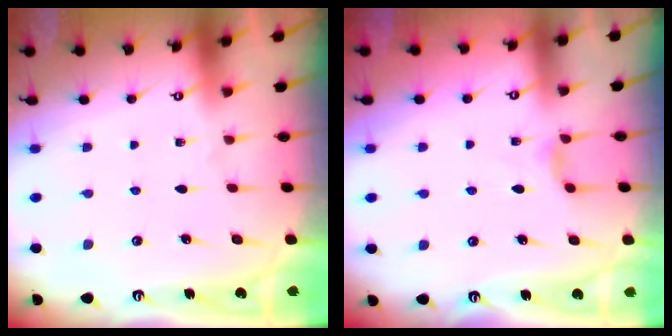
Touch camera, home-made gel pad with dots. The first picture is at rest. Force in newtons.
{"total": 2.7, "press": 2.6, "slide": 0.5}